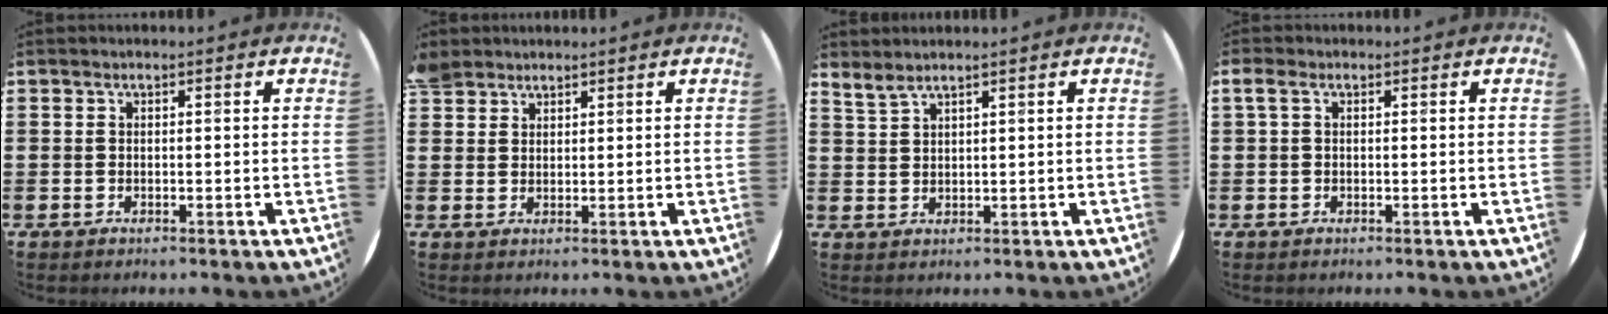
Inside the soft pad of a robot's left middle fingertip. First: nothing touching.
{"total": 2.4, "force": [2.1, 1.0, 0.0], "torque": [-0.005, 0.003, 0.044]}
{"total": 1.8, "force": [1.8, 0.0, 0.4], "torque": [-0.010, -0.001, 0.034]}
{"total": 0.8, "force": [0.2, 0.5, 0.6], "torque": [-0.015, 0.005, 0.002]}